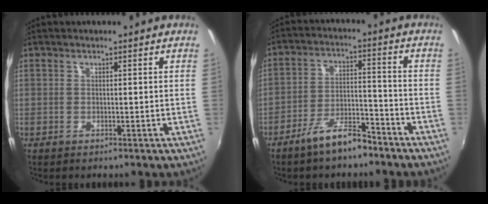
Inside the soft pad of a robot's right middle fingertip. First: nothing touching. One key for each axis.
{"total": 8.2, "fx": -6.5, "fy": 2.3, "fz": 4.4, "tx": -0.089, "ty": 0.009, "tz": -0.108}